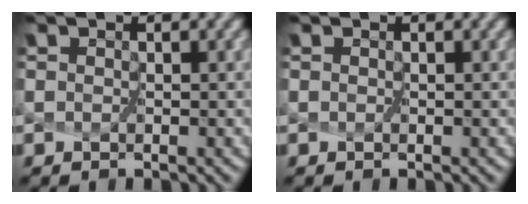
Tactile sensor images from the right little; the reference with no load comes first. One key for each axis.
{"total": 0.0}